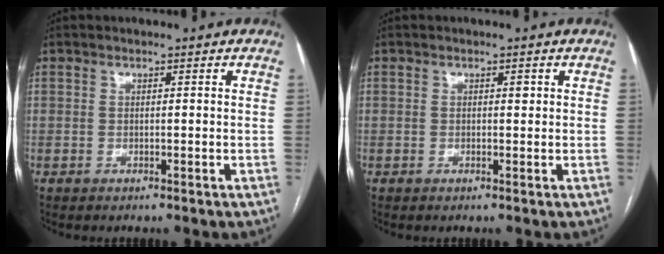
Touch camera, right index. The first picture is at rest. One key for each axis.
{"total": 0.8, "fx": 0.3, "fy": 0.3, "fz": 0.6, "tx": -0.009, "ty": 0.000, "tz": 0.003}